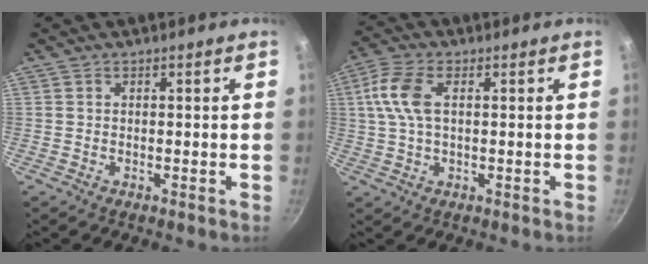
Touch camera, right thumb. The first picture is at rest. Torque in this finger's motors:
{"motor_torque": [-0.35, 0.34, 1.07, -0.33, 0.24]}